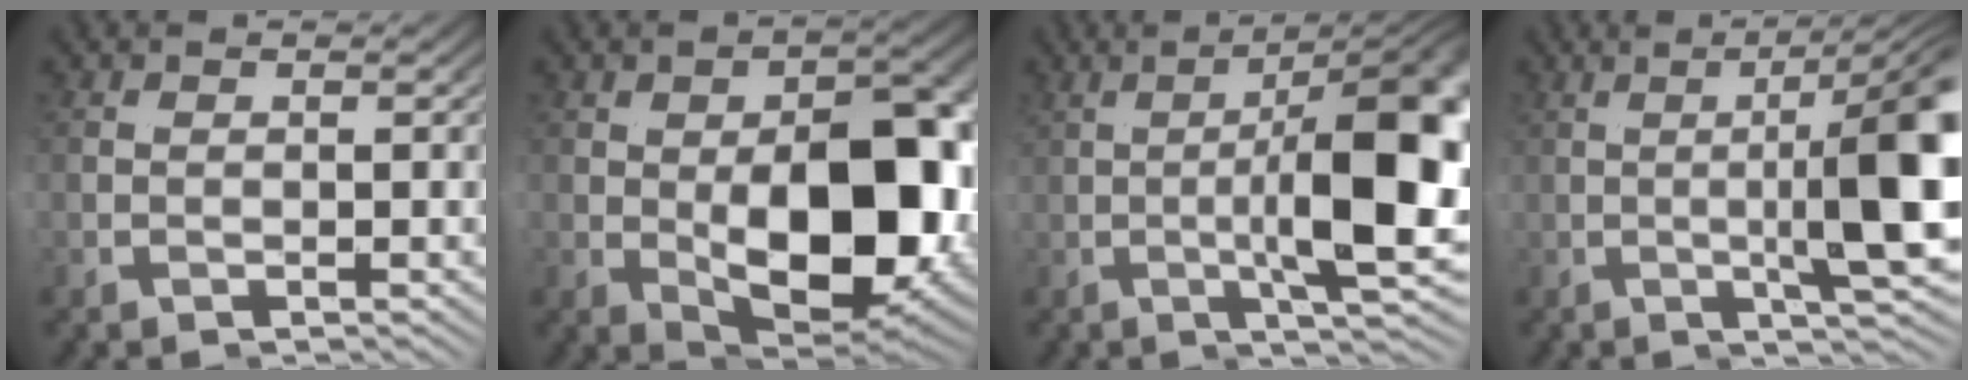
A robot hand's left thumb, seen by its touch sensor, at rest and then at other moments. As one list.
[{"total": 15.8, "force": [-1.5, 8.0, 13.5], "torque": [-0.210, -0.046, 0.002]}, {"total": 10.7, "force": [-0.5, -0.5, 10.7], "torque": [-0.131, 0.039, -0.031]}, {"total": 9.2, "force": [-0.4, -1.9, 9.0], "torque": [-0.100, 0.049, -0.034]}]